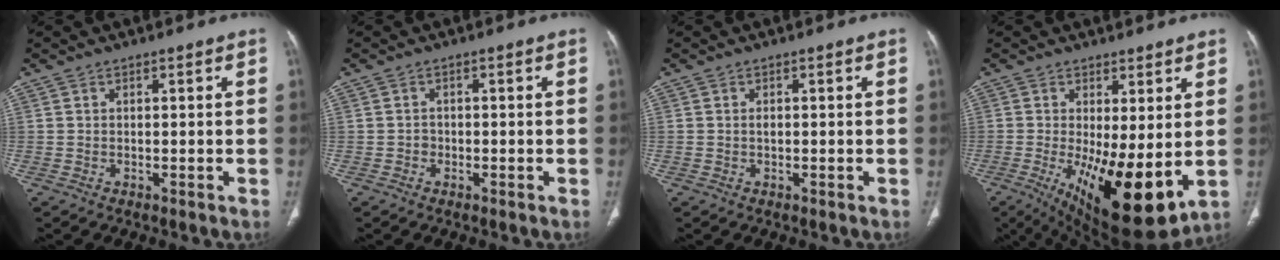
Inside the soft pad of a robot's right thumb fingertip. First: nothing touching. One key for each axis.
{"total": 0.9, "fx": -0.4, "fy": 0.8, "fz": 0.2, "tx": 0.004, "ty": 0.005, "tz": -0.011}
{"total": 0.6, "fx": 0.0, "fy": 0.4, "fz": 0.5, "tx": -0.009, "ty": 0.001, "tz": 0.001}
{"total": 15.9, "fx": -2.3, "fy": 5.6, "fz": 14.7, "tx": -0.239, "ty": -0.036, "tz": -0.014}